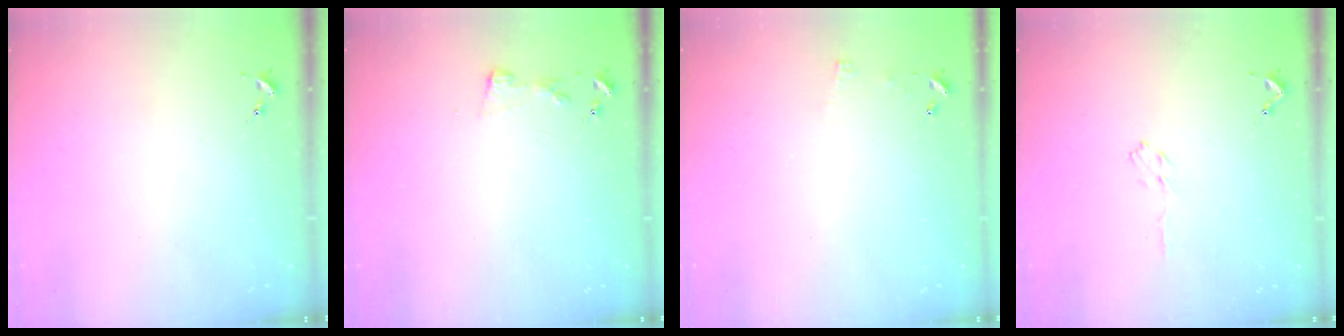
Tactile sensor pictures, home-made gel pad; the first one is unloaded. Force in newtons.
{"total": 3.1, "press": 3.1, "slide": 0.4}
{"total": 3.4, "press": 3.3, "slide": 0.3}
{"total": 3.5, "press": 3.4, "slide": 0.5}